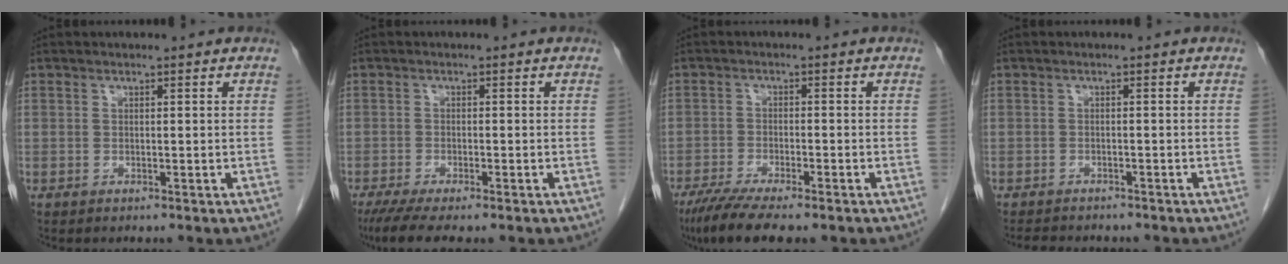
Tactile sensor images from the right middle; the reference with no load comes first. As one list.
[{"total": 7.2, "force": [-5.6, 1.2, 4.4], "torque": [-0.067, -0.016, -0.087]}, {"total": 9.3, "force": [-7.3, 1.5, 5.6], "torque": [-0.089, -0.018, -0.114]}, {"total": 6.5, "force": [-5.7, 2.0, 2.4], "torque": [-0.037, -0.003, -0.072]}]